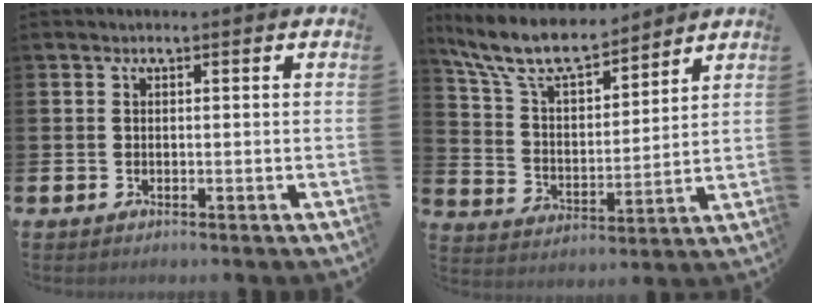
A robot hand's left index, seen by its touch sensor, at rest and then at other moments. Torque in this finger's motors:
{"motor_torque": [0.53, -0.75, 0.85, 0.21]}